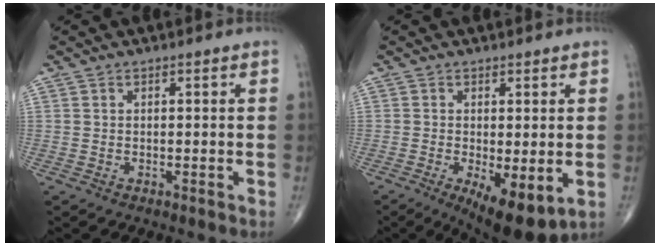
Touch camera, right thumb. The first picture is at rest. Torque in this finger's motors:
{"motor_torque": [0.10, 0.58, 0.06, -0.29, 0.10]}